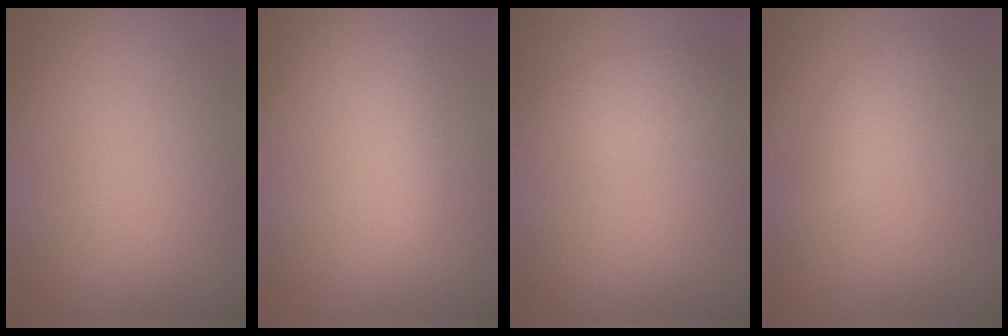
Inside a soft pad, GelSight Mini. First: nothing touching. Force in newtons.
{"total": 1.1, "press": 1.1, "slide": 0.0}
{"total": 1.8, "press": 1.8, "slide": 0.1}
{"total": 1.6, "press": 1.6, "slide": 0.0}